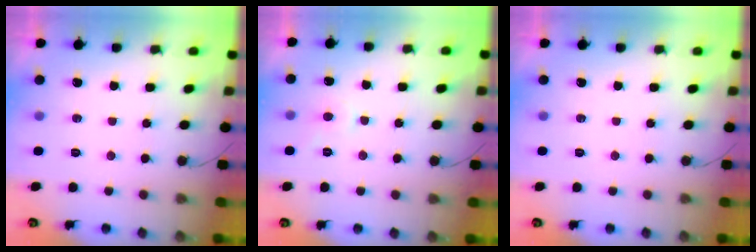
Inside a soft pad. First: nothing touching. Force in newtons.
{"total": 5.5, "press": 5.5, "slide": 0.6}
{"total": 0.0}